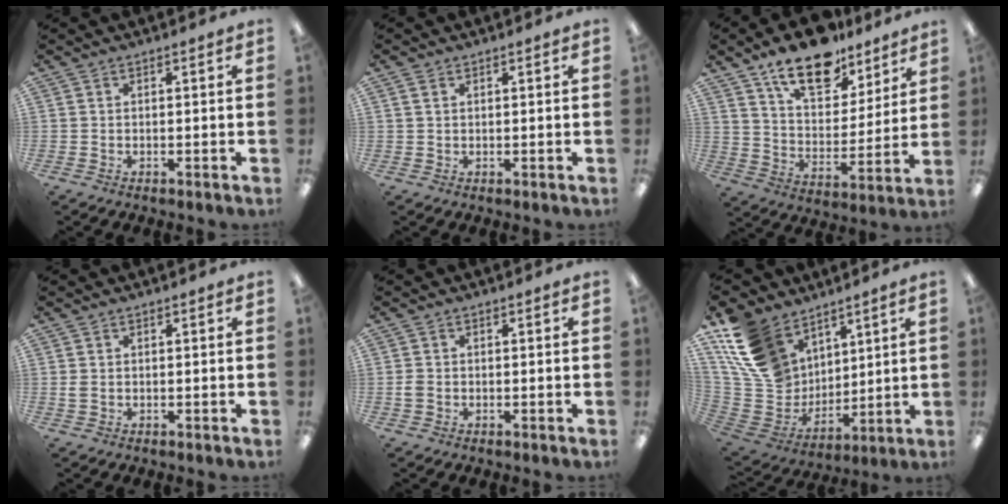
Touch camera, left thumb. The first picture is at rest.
{"total": 1.2, "force": [0.6, 0.8, 0.7], "torque": [-0.016, 0.003, 0.011]}
{"total": 16.8, "force": [12.5, 8.0, 7.9], "torque": [-0.133, -0.068, 0.220]}
{"total": 1.4, "force": [0.2, 1.1, 0.9], "torque": [-0.019, 0.003, 0.003]}
{"total": 1.8, "force": [-0.3, 1.5, 0.9], "torque": [-0.016, 0.003, -0.006]}
{"total": 18.8, "force": [11.2, 12.9, 7.8], "torque": [-0.184, -0.056, 0.219]}